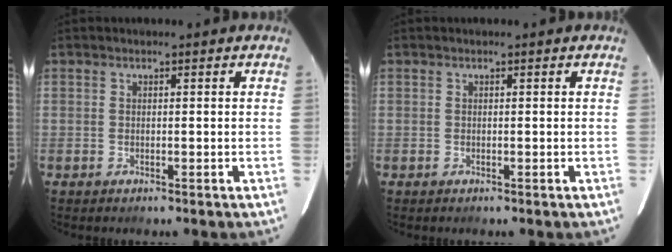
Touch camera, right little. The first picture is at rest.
{"total": 0.0}